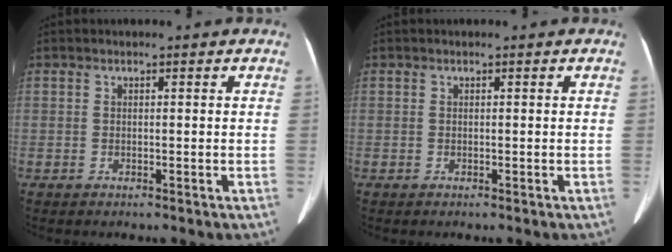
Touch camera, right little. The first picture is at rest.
{"total": 0.0}